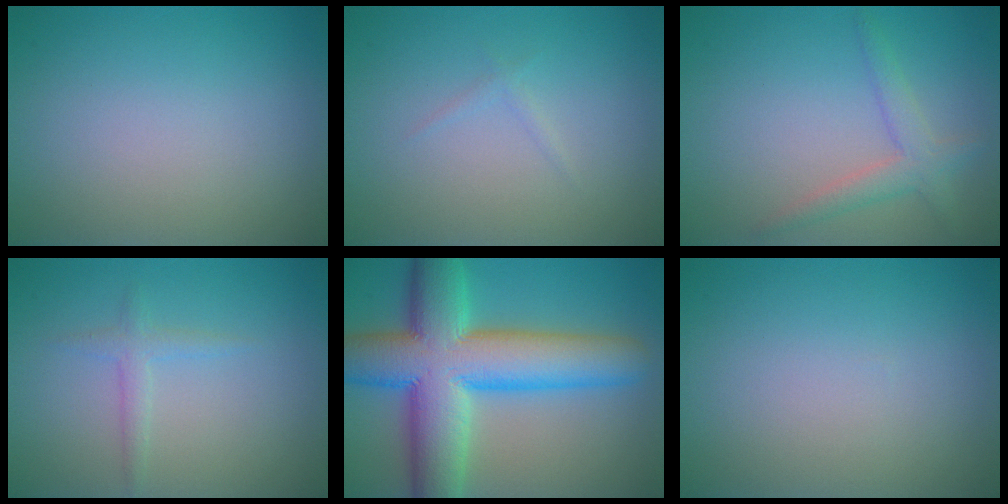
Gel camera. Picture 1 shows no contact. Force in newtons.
{"total": 0.6, "press": 0.6, "slide": 0.0}
{"total": 2.4, "press": 2.4, "slide": 0.2}
{"total": 1.4, "press": 1.4, "slide": 0.1}
{"total": 13.2, "press": 13.2, "slide": 0.5}
{"total": 0.0}